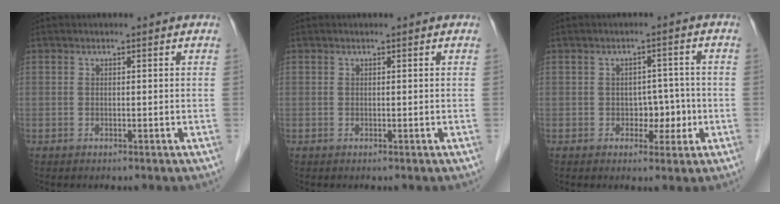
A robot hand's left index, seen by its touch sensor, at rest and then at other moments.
{"total": 0.0}
{"total": 3.8, "force": [-1.0, 2.6, 2.5], "torque": [-0.027, 0.013, -0.009]}